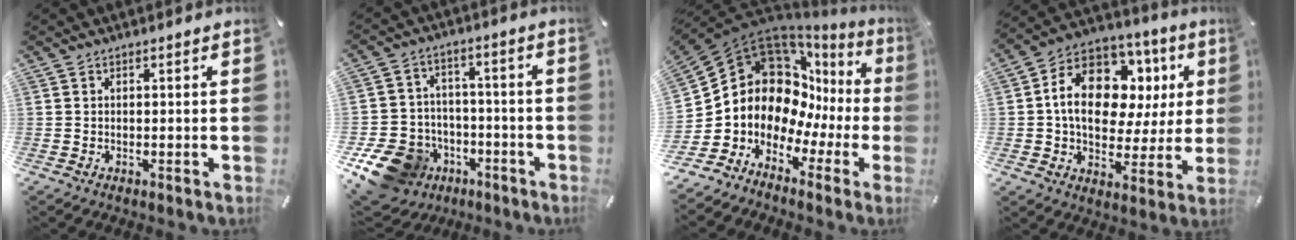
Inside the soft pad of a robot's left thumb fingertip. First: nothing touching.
{"total": 14.0, "force": [-7.2, 10.9, 4.9], "torque": [-0.100, 0.056, -0.118]}
{"total": 13.3, "force": [3.1, 11.1, 6.7], "torque": [-0.135, -0.071, 0.059]}
{"total": 17.3, "force": [3.7, 12.4, 11.4], "torque": [-0.191, -0.006, 0.068]}